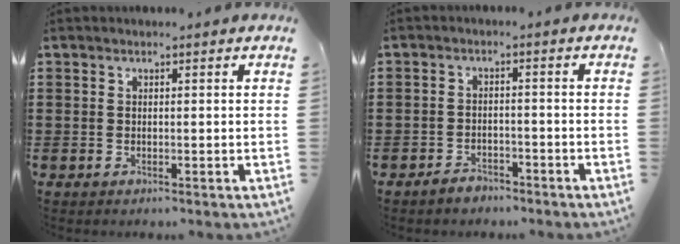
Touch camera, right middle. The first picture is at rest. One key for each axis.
{"total": 2.4, "fx": -2.2, "fy": 0.8, "fz": 0.2, "tx": -0.010, "ty": 0.005, "tz": -0.047}